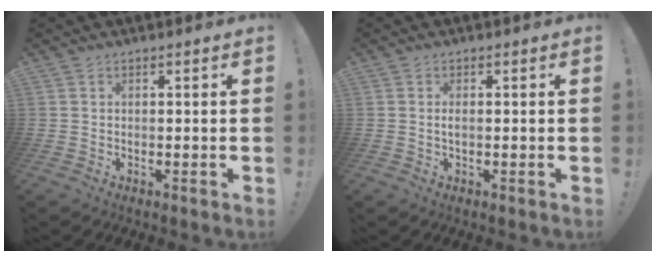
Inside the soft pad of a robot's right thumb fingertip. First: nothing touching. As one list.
[{"total": 1.1, "force": [-0.2, 0.2, 1.0], "torque": [-0.019, 0.000, -0.003]}]